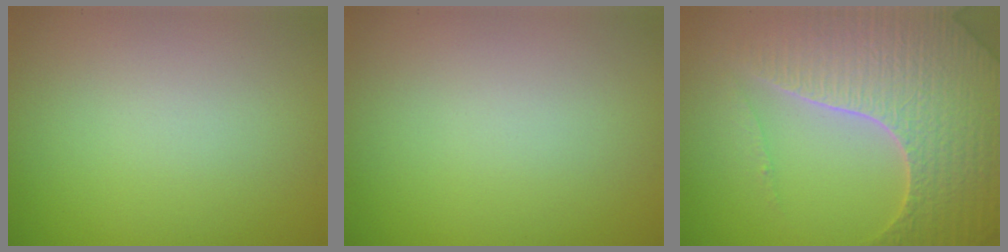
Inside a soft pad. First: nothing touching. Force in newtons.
{"total": 0.0}
{"total": 7.0, "press": 6.8, "slide": 1.9}